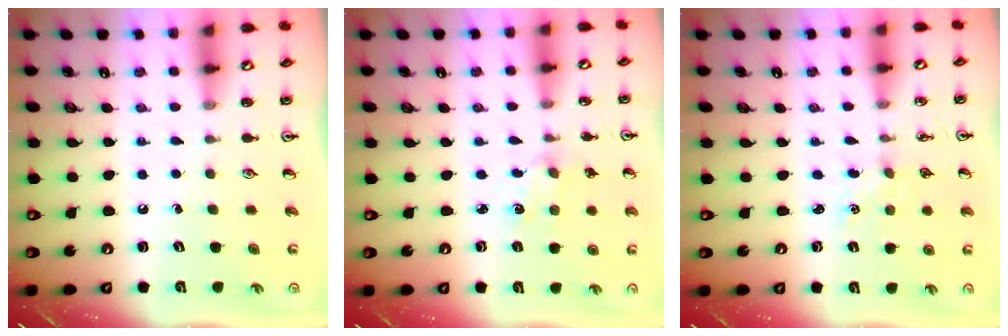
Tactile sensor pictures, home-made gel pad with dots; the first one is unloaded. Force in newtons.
{"total": 2.5, "press": 2.4, "slide": 0.4}
{"total": 2.6, "press": 2.6, "slide": 0.4}